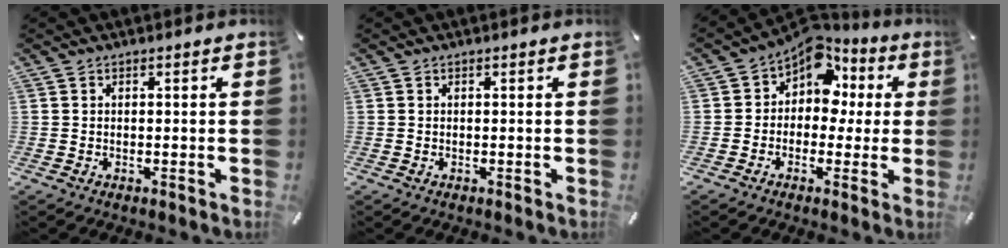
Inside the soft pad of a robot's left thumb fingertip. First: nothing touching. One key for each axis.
{"total": 0.0}
{"total": 9.3, "fx": 4.1, "fy": 7.0, "fz": 4.6, "tx": -0.086, "ty": -0.034, "tz": 0.076}